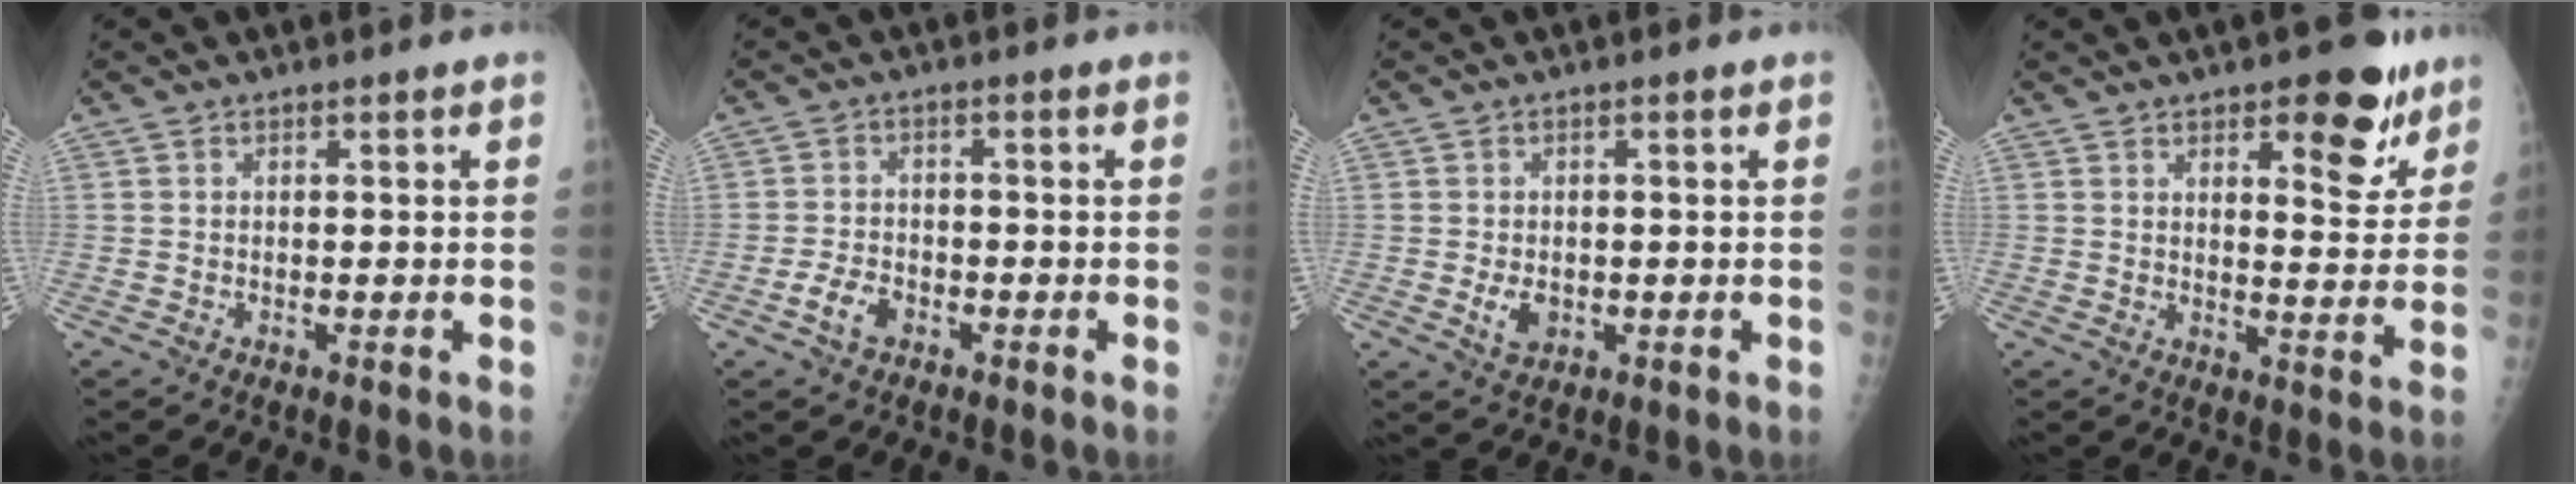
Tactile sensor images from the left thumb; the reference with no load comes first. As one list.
[{"total": 4.0, "force": [-2.1, 2.4, 2.3], "torque": [-0.042, 0.015, -0.039]}, {"total": 3.7, "force": [-0.6, 2.5, 2.6], "torque": [-0.038, -0.003, -0.004]}, {"total": 11.4, "force": [6.8, 4.6, 7.9], "torque": [-0.064, -0.036, 0.088]}]